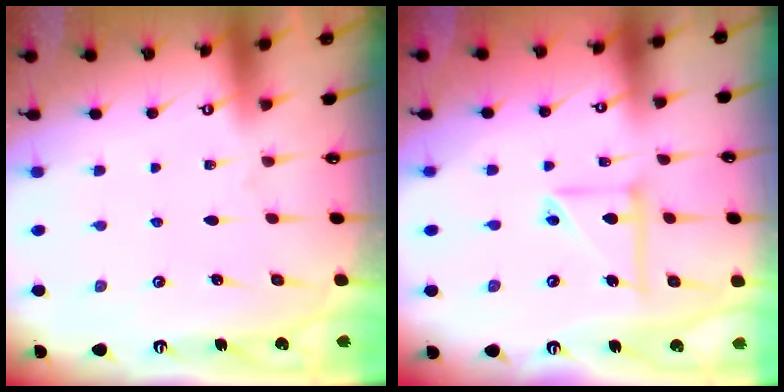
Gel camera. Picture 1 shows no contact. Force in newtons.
{"total": 9.8, "press": 9.7, "slide": 1.3}